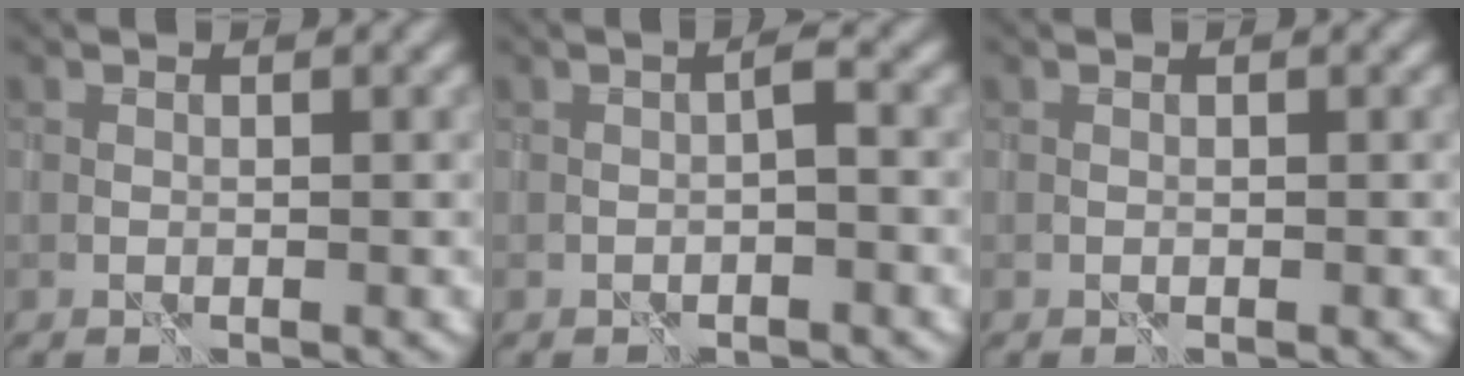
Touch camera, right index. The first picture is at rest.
{"total": 1.3, "force": [-0.5, 0.1, 1.2], "torque": [-0.021, 0.004, -0.008]}
{"total": 0.0}